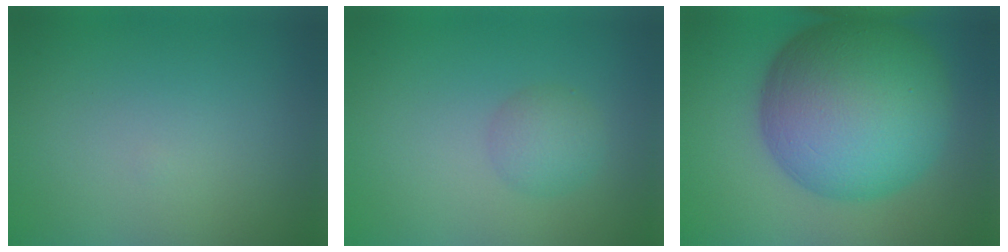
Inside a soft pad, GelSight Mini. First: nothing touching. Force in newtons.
{"total": 2.2, "press": 2.2, "slide": 0.1}
{"total": 15.2, "press": 15.2, "slide": 0.1}